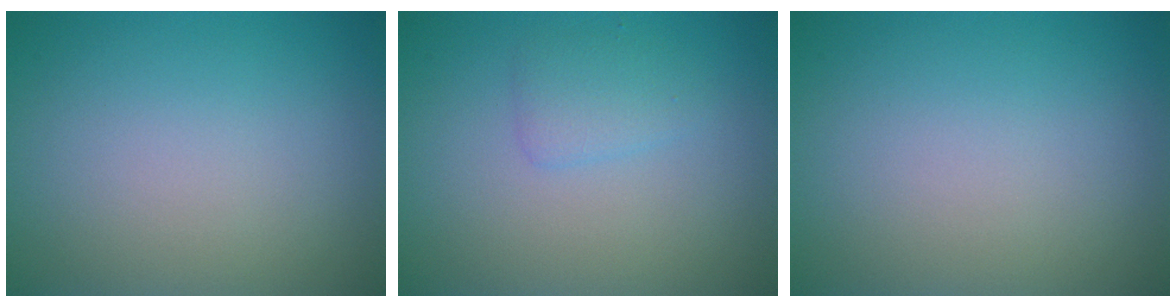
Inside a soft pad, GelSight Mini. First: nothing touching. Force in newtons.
{"total": 1.6, "press": 1.6, "slide": 0.1}
{"total": 0.0}